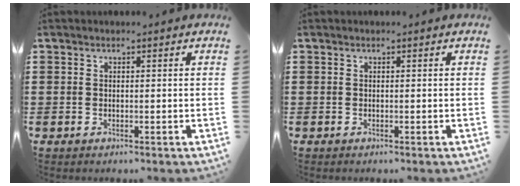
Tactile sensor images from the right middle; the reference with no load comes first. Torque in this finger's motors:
{"motor_torque": [0.10, -0.16, -0.01, -0.01]}